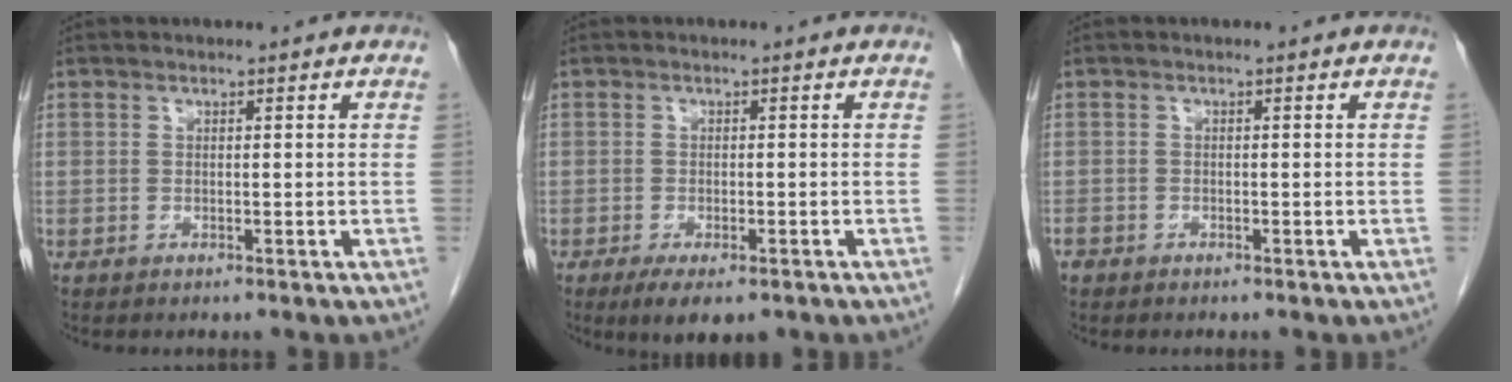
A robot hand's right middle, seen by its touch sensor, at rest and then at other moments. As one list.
[{"total": 5.4, "force": [-3.5, 1.9, 3.6], "torque": [-0.055, -0.010, -0.051]}, {"total": 1.9, "force": [-1.4, 1.2, 0.4], "torque": [-0.016, -0.001, -0.026]}]